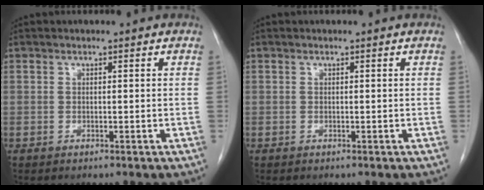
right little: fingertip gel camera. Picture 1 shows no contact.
{"total": 0.0}